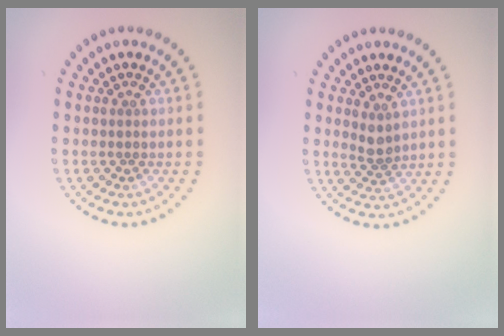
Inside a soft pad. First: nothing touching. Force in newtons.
{"total": 1.7, "press": 1.4, "slide": 1.0}